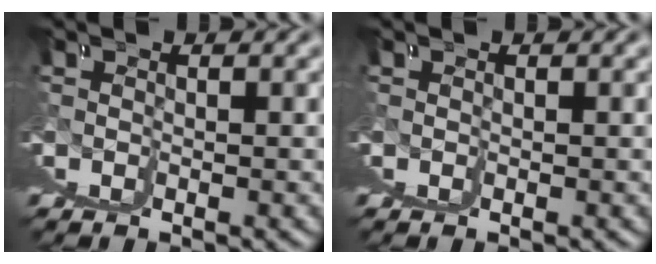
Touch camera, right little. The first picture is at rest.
{"total": 0.0}